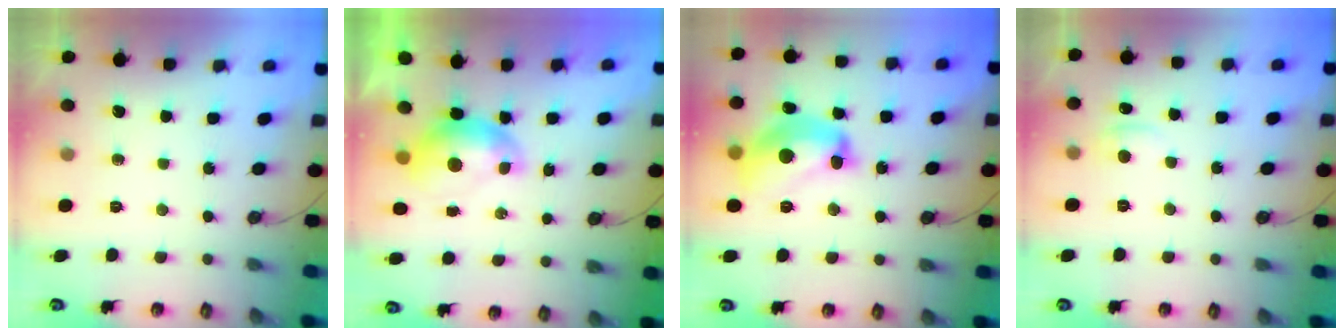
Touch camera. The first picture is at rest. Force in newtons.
{"total": 0.6, "press": 0.6, "slide": 0.2}
{"total": 11.1, "press": 11.0, "slide": 0.6}
{"total": 1.5, "press": 1.4, "slide": 0.5}